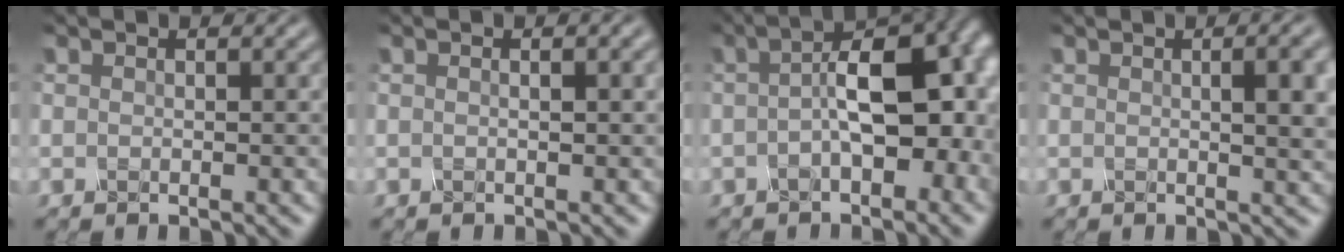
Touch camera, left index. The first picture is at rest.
{"total": 2.2, "force": [0.4, 0.7, 2.0], "torque": [-0.019, 0.005, -0.003]}
{"total": 9.8, "force": [0.0, 4.2, 8.9], "torque": [-0.123, 0.020, -0.007]}
{"total": 5.3, "force": [0.8, 1.8, 4.9], "torque": [-0.040, 0.014, 0.009]}